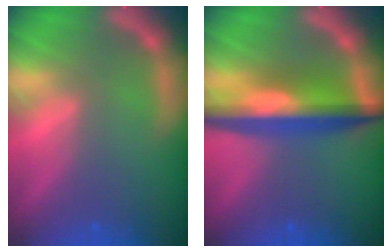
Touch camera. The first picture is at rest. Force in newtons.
{"total": 8.1}